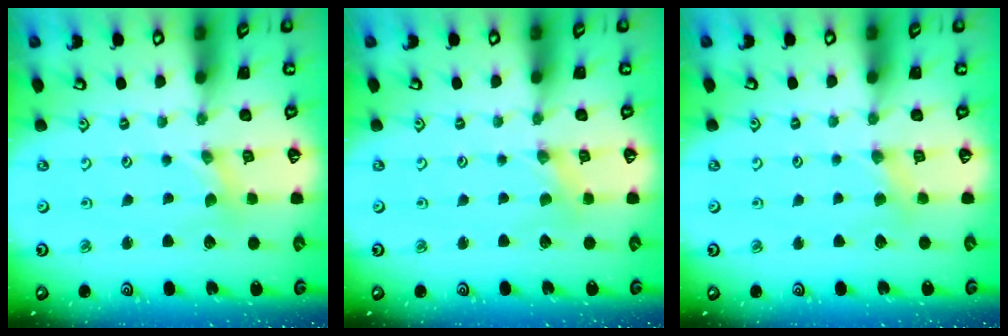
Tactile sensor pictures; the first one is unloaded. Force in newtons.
{"total": 0.0}
{"total": 2.7, "press": 2.7, "slide": 0.4}